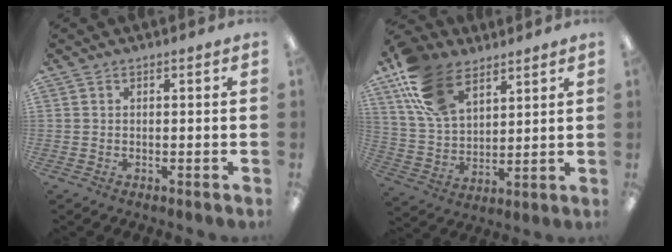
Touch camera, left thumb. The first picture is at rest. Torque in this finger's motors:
{"motor_torque": [0.27, 0.31, 1.34, -1.42, 0.43]}